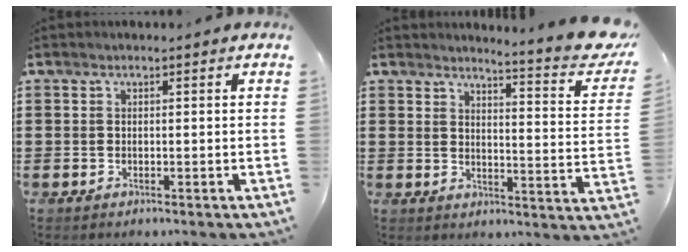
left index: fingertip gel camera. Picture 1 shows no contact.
{"total": 5.4, "force": [4.8, -0.5, 2.4], "torque": [-0.044, -0.048, 0.075]}